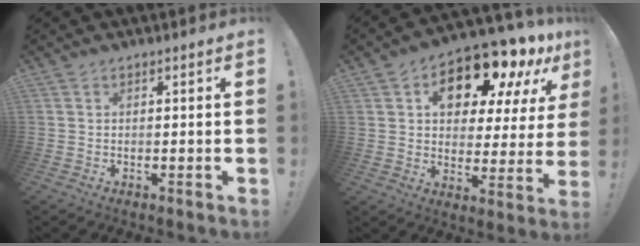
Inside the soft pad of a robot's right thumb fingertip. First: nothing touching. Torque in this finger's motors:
{"motor_torque": [0.47, 2.46, 1.45, 0.23, 0.07]}